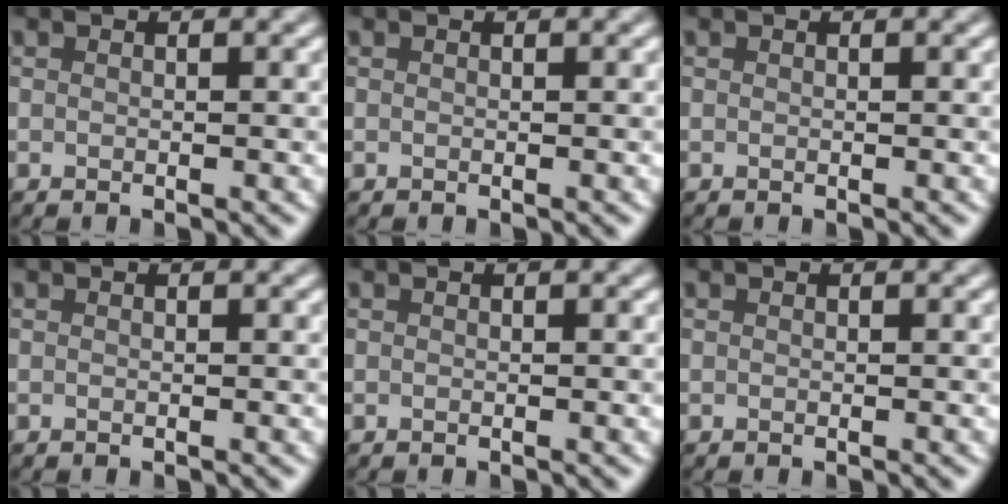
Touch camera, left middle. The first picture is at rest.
{"total": 0.0}
{"total": 0.0}
{"total": 0.0}
{"total": 0.0}
{"total": 0.0}